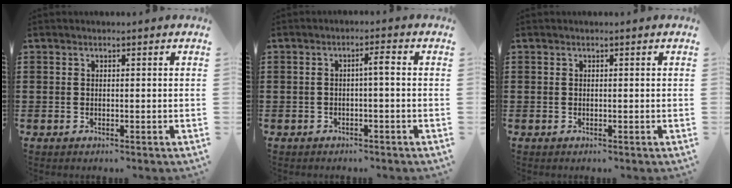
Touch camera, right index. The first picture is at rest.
{"total": 2.3, "force": [-0.3, 0.2, 2.2], "torque": [-0.043, 0.003, -0.009]}
{"total": 0.0}